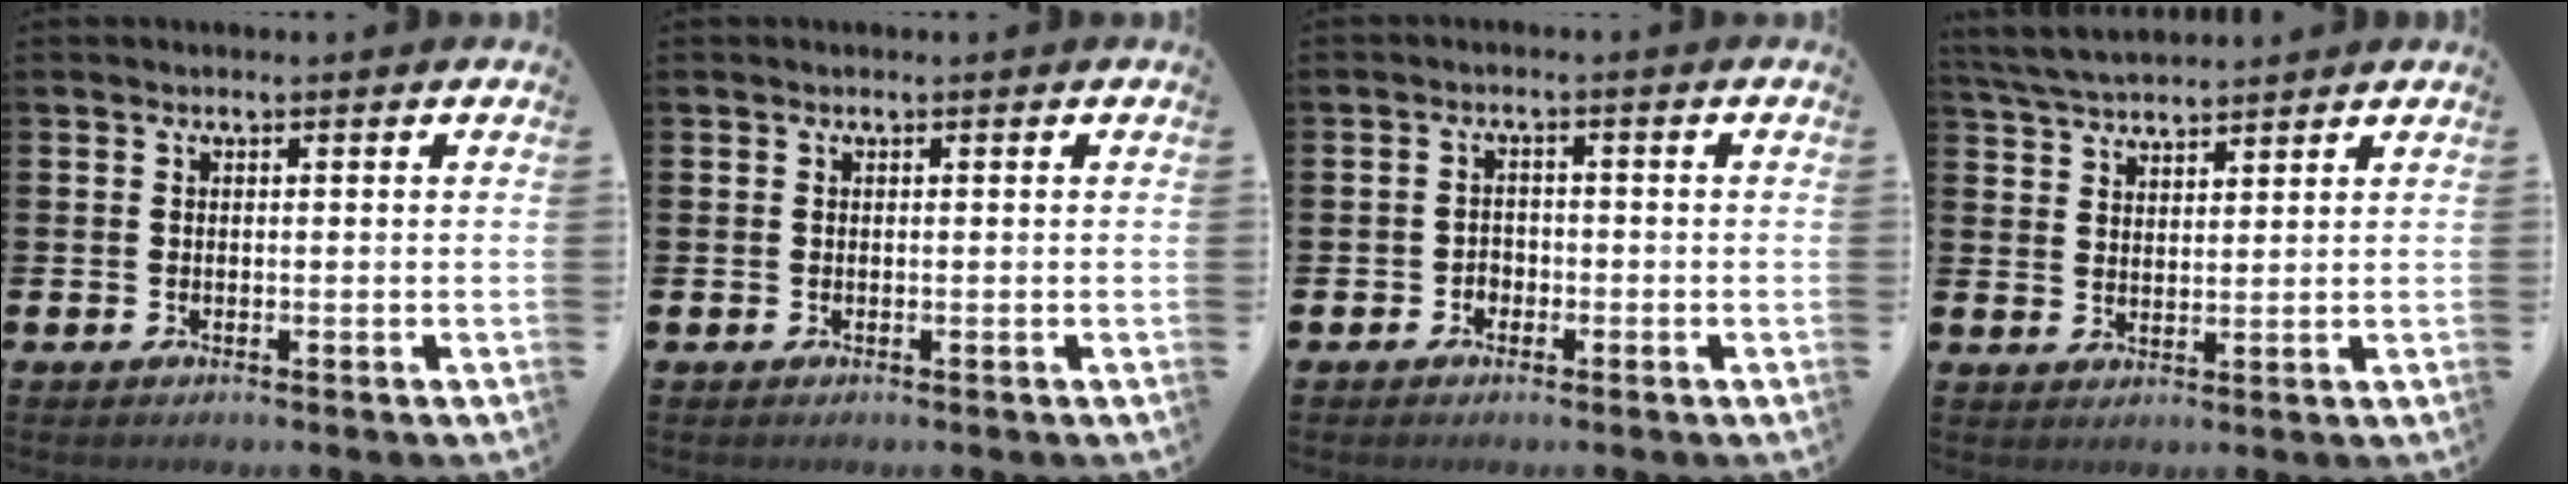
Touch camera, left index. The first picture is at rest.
{"total": 0.0}
{"total": 1.9, "force": [-1.1, 1.5, 0.3], "torque": [-0.002, 0.001, -0.027]}
{"total": 4.6, "force": [4.5, 0.6, 0.7], "torque": [-0.028, -0.019, 0.082]}